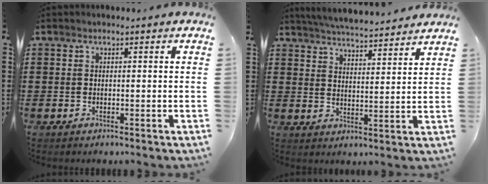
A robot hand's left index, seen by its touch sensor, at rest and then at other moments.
{"total": 4.9, "force": [4.8, -0.3, 0.8], "torque": [-0.035, -0.029, 0.084]}